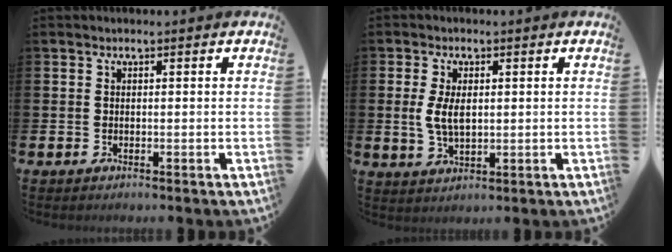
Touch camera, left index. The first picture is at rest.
{"total": 4.6, "force": [0.9, 2.4, 3.8], "torque": [-0.061, 0.002, 0.011]}